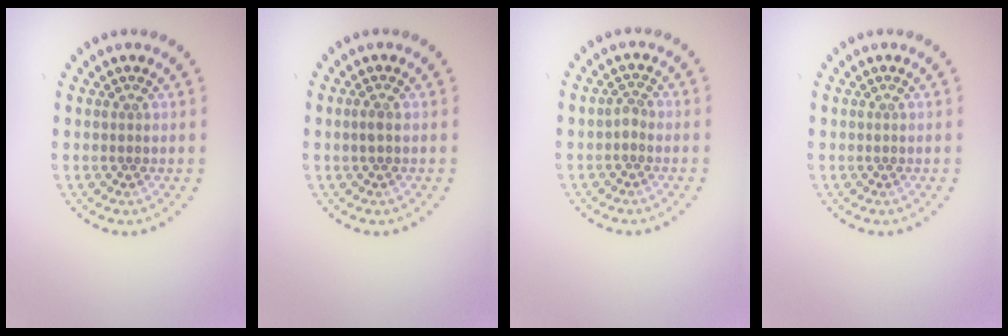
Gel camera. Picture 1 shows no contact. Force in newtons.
{"total": 0.7, "press": 0.7, "slide": 0.2}
{"total": 0.9, "press": 0.7, "slide": 0.6}
{"total": 0.0}